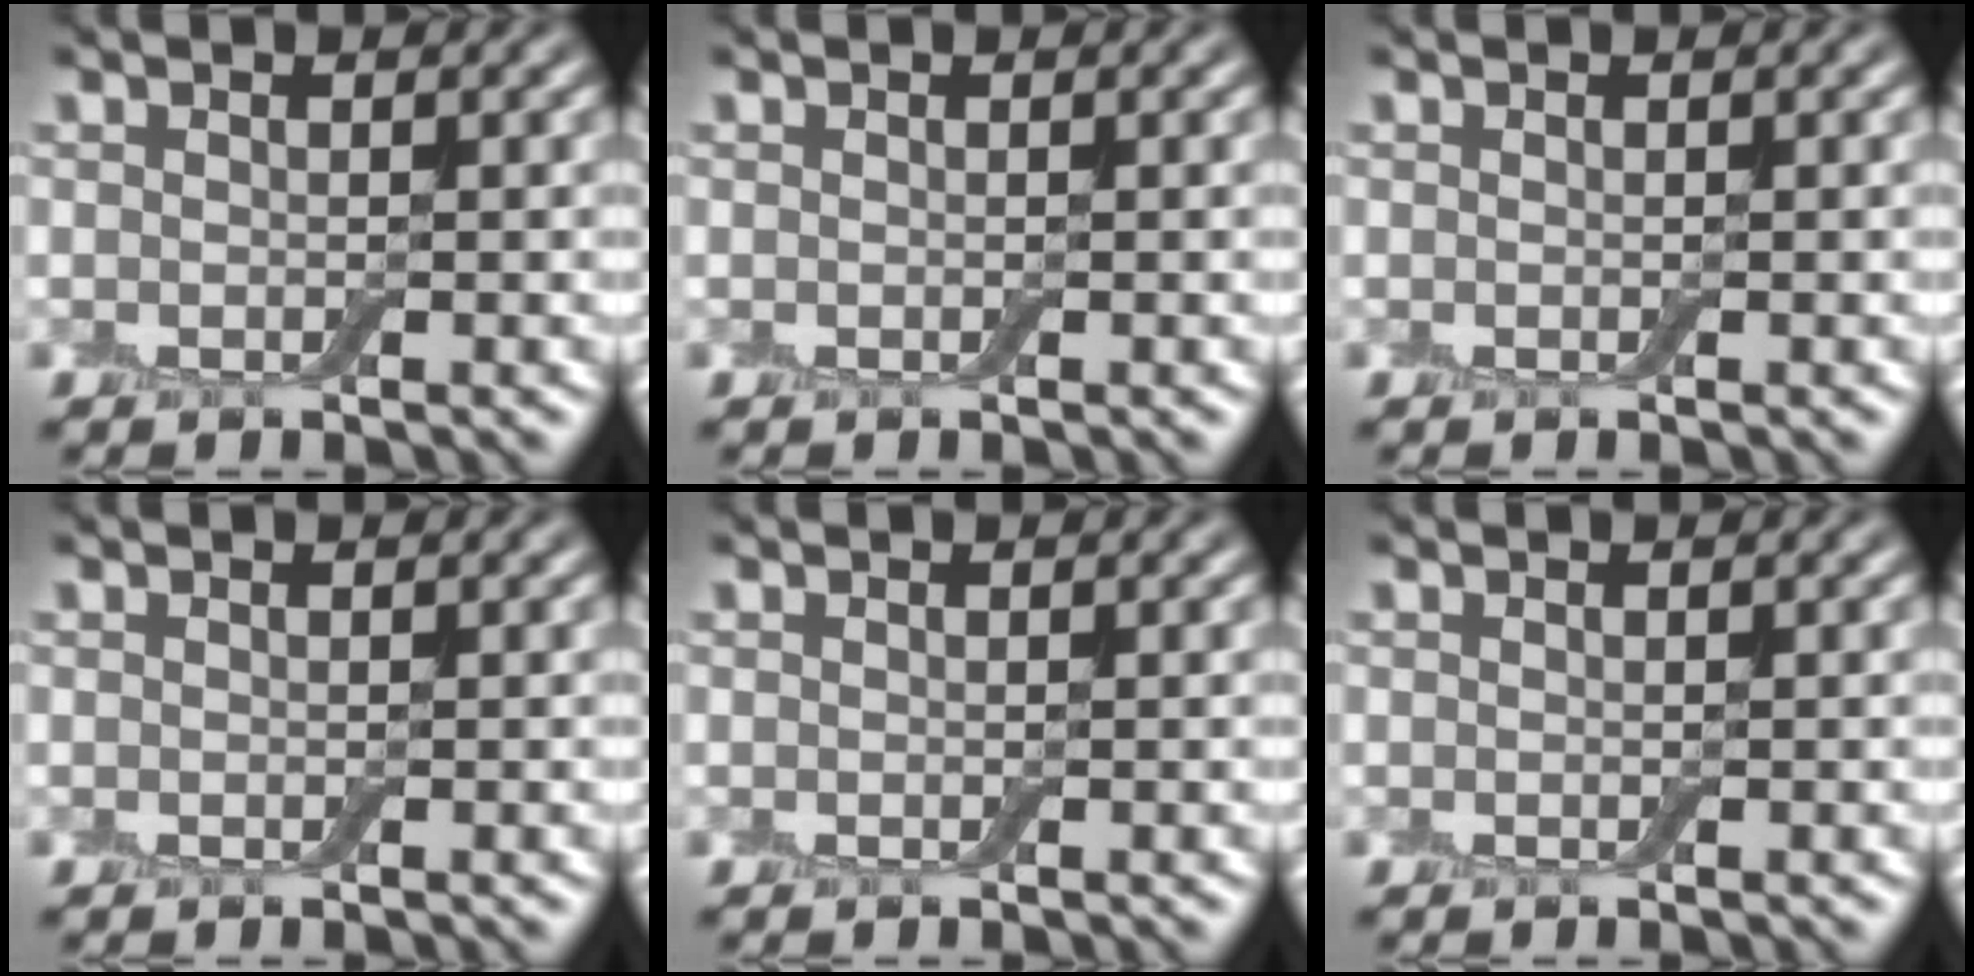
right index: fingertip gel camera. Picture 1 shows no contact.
{"total": 0.0}
{"total": 0.0}
{"total": 0.0}
{"total": 0.0}
{"total": 0.0}